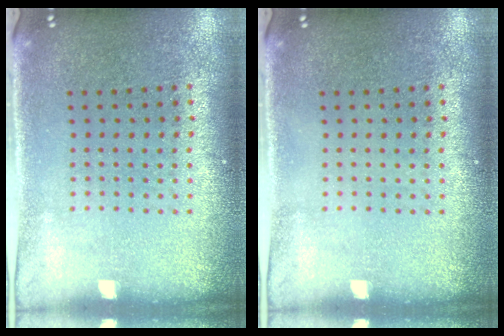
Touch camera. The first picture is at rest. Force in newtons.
{"total": 0.0}